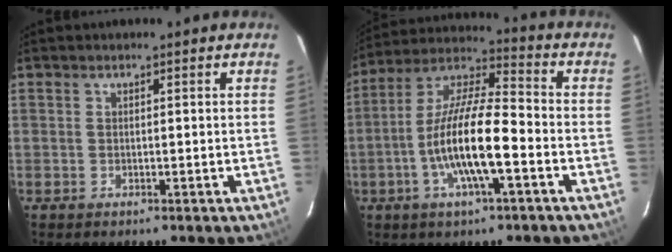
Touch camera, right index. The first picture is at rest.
{"total": 14.4, "force": [-4.6, 3.2, 13.2], "torque": [-0.262, -0.003, -0.094]}